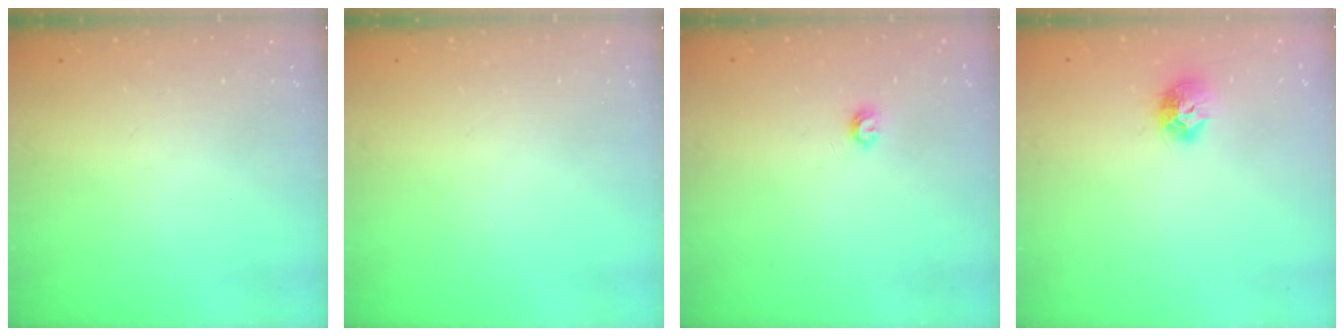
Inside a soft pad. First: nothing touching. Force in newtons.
{"total": 0.0}
{"total": 3.4, "press": 3.4, "slide": 0.5}
{"total": 8.6, "press": 8.5, "slide": 0.1}